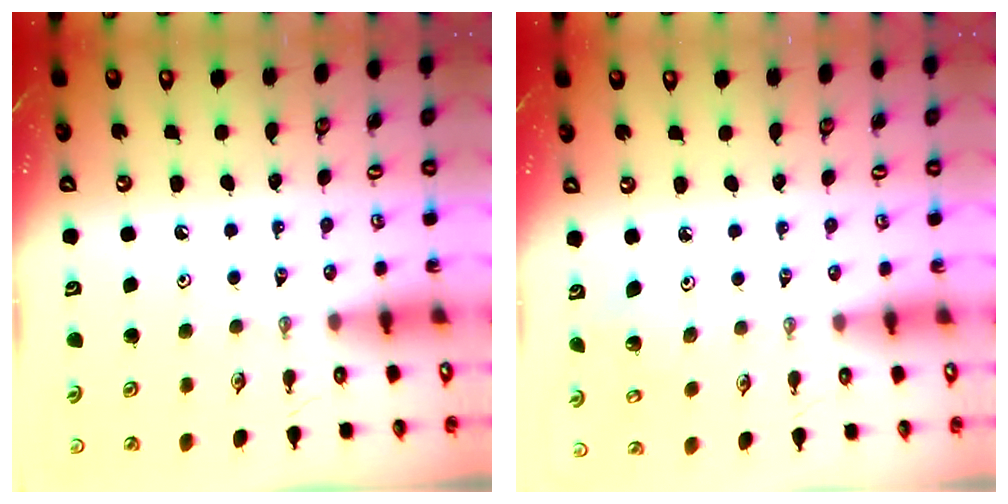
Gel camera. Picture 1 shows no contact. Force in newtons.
{"total": 3.5, "press": 3.5, "slide": 0.3}